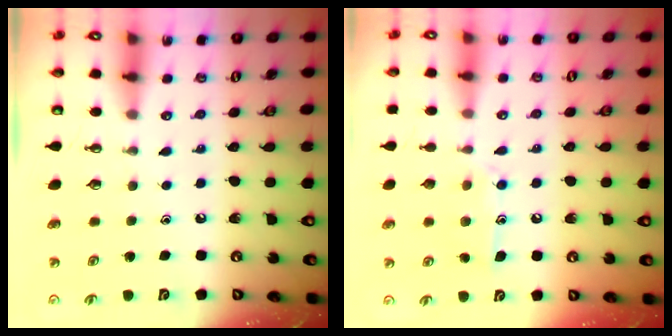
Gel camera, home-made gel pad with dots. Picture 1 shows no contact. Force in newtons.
{"total": 10.8, "press": 10.8, "slide": 0.7}